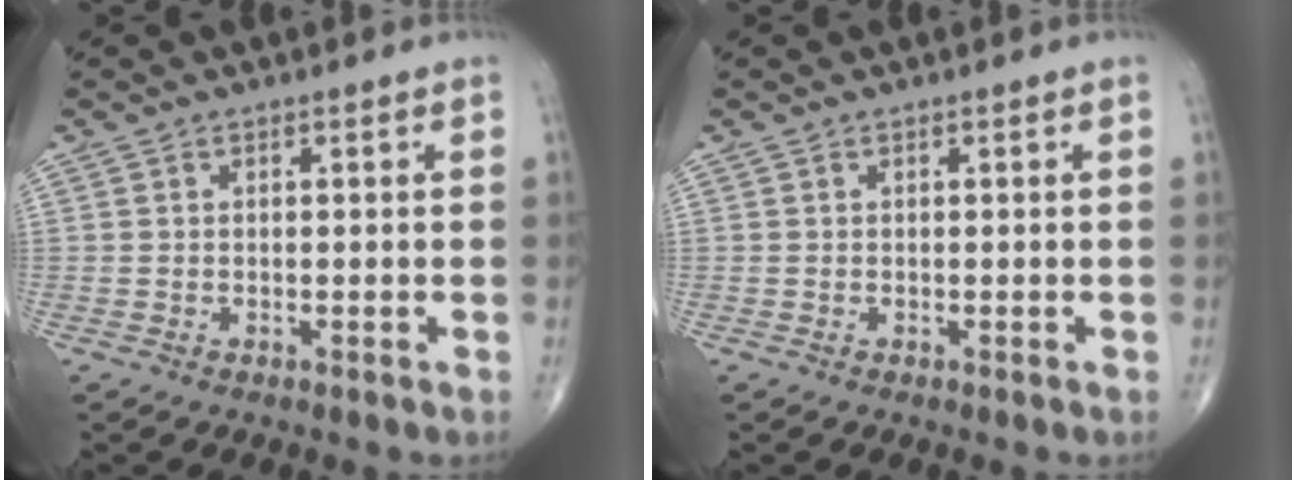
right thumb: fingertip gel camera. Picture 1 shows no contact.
{"total": 0.0}